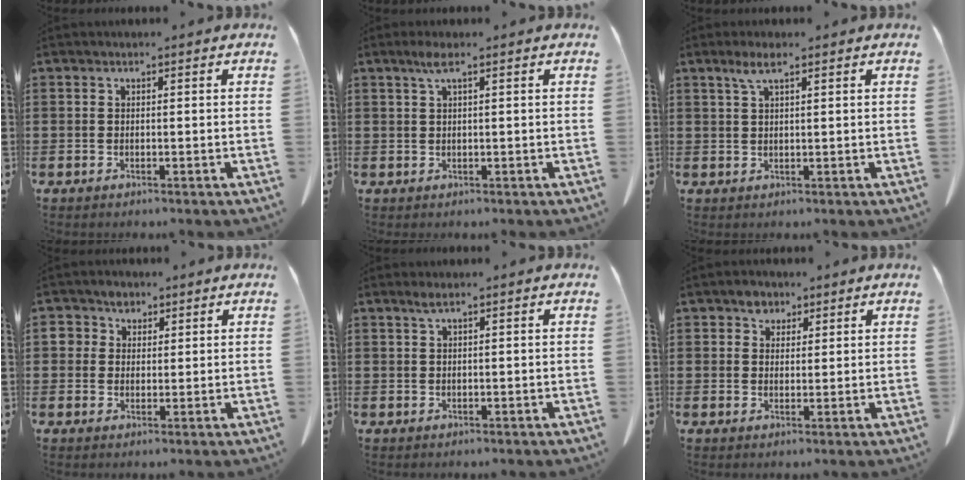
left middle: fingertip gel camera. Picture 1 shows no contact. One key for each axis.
{"total": 2.2, "fx": 1.0, "fy": 0.3, "fz": 1.9, "tx": -0.042, "ty": 0.004, "tz": 0.016}
{"total": 2.9, "fx": 1.7, "fy": 0.5, "fz": 2.3, "tx": -0.049, "ty": 0.004, "tz": 0.029}
{"total": 3.3, "fx": 1.8, "fy": 2.7, "fz": 0.6, "tx": -0.017, "ty": 0.010, "tz": 0.029}
{"total": 1.2, "fx": 0.6, "fy": 0.0, "fz": 1.1, "tx": -0.023, "ty": 0.001, "tz": 0.011}
{"total": 2.9, "fx": 2.1, "fy": 1.9, "fz": 0.7, "tx": -0.013, "ty": 0.005, "tz": 0.037}